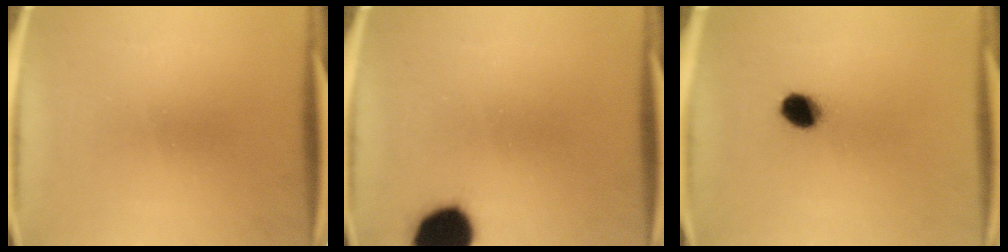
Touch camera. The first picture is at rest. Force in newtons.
{"total": 13.9}
{"total": 5.5}